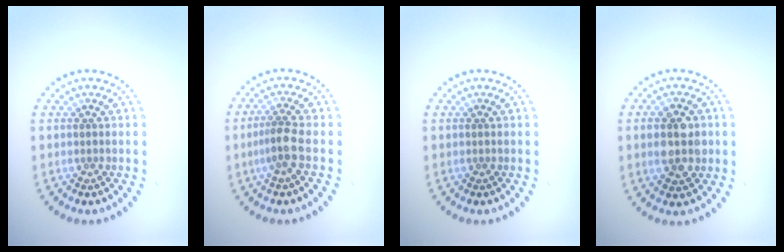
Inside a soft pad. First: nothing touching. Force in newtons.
{"total": 2.3, "press": 1.8, "slide": 1.5}
{"total": 0.0}
{"total": 4.3, "press": 4.3, "slide": 0.1}